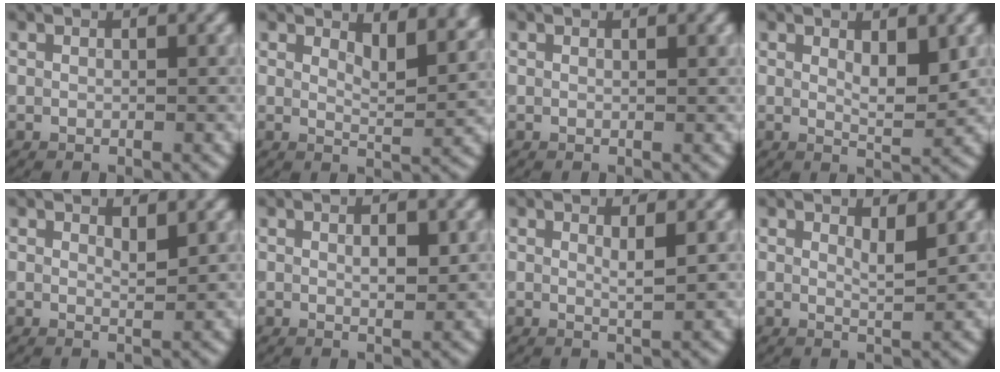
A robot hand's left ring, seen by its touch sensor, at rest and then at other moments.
{"total": 3.8, "force": [2.6, 1.4, 2.4], "torque": [-0.036, -0.003, 0.035]}
{"total": 0.0}
{"total": 2.4, "force": [0.9, 0.7, 2.1], "torque": [-0.034, -0.005, 0.016]}
{"total": 0.8, "force": [0.7, 0.1, 0.4], "torque": [-0.007, -0.002, 0.011]}
{"total": 1.4, "force": [0.3, 0.5, 1.3], "torque": [-0.021, -0.002, 0.007]}
{"total": 0.9, "force": [0.4, 0.1, 0.8], "torque": [-0.014, -0.004, 0.005]}
{"total": 1.2, "force": [0.8, 0.2, 0.9], "torque": [-0.015, -0.004, 0.012]}